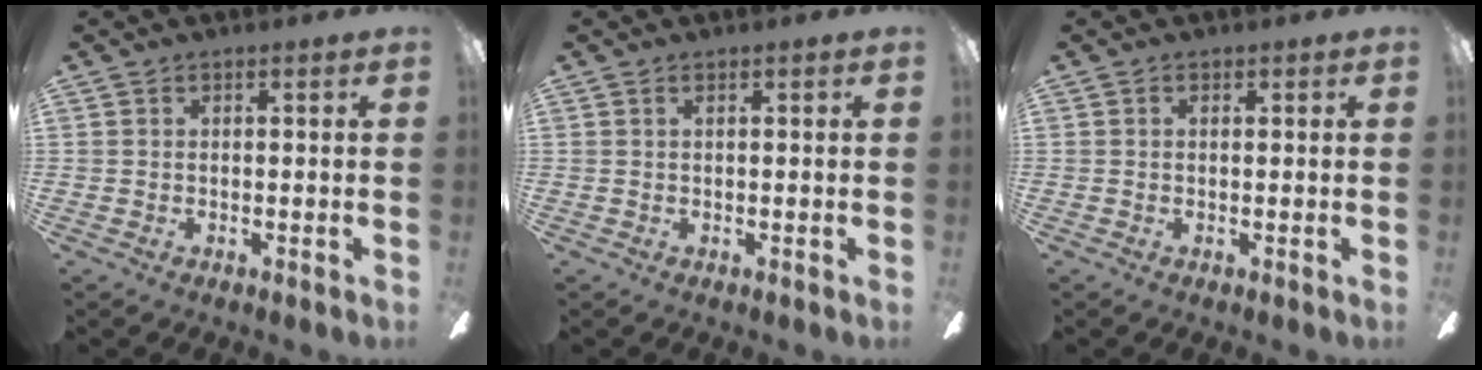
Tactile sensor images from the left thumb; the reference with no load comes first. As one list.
[{"total": 0.5, "force": [0.1, 0.0, 0.5], "torque": [-0.010, 0.000, 0.003]}, {"total": 0.0}]